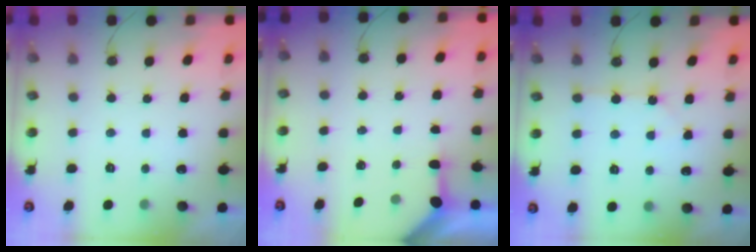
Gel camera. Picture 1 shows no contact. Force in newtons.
{"total": 2.9, "press": 2.8, "slide": 0.3}
{"total": 3.9, "press": 3.9, "slide": 0.5}